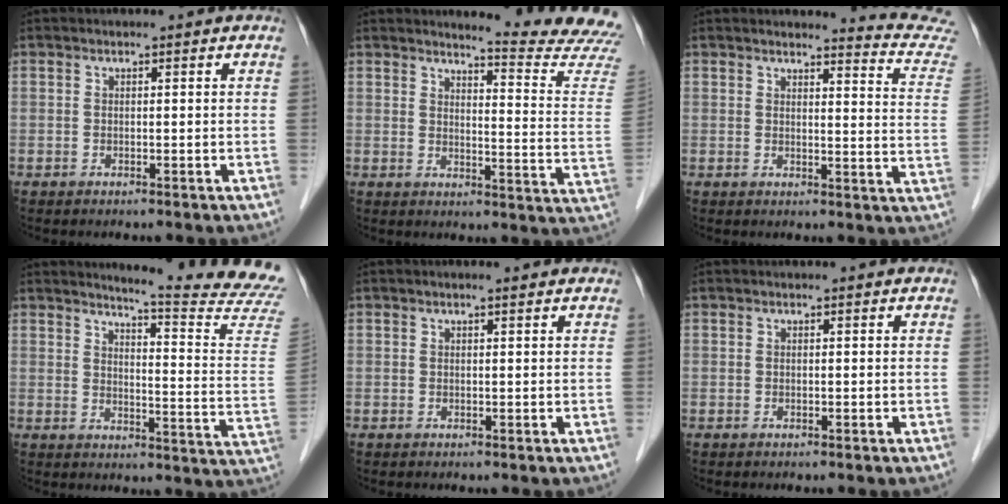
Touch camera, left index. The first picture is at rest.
{"total": 13.4, "force": [13.0, -2.1, 2.1], "torque": [-0.027, -0.126, 0.137]}
{"total": 10.1, "force": [10.1, -1.0, 0.3], "torque": [-0.003, -0.102, 0.088]}
{"total": 17.1, "force": [16.3, -2.3, 4.6], "torque": [-0.071, -0.150, 0.178]}
{"total": 1.0, "force": [0.8, 0.0, 0.6], "torque": [-0.012, 0.005, 0.013]}
{"total": 0.0}